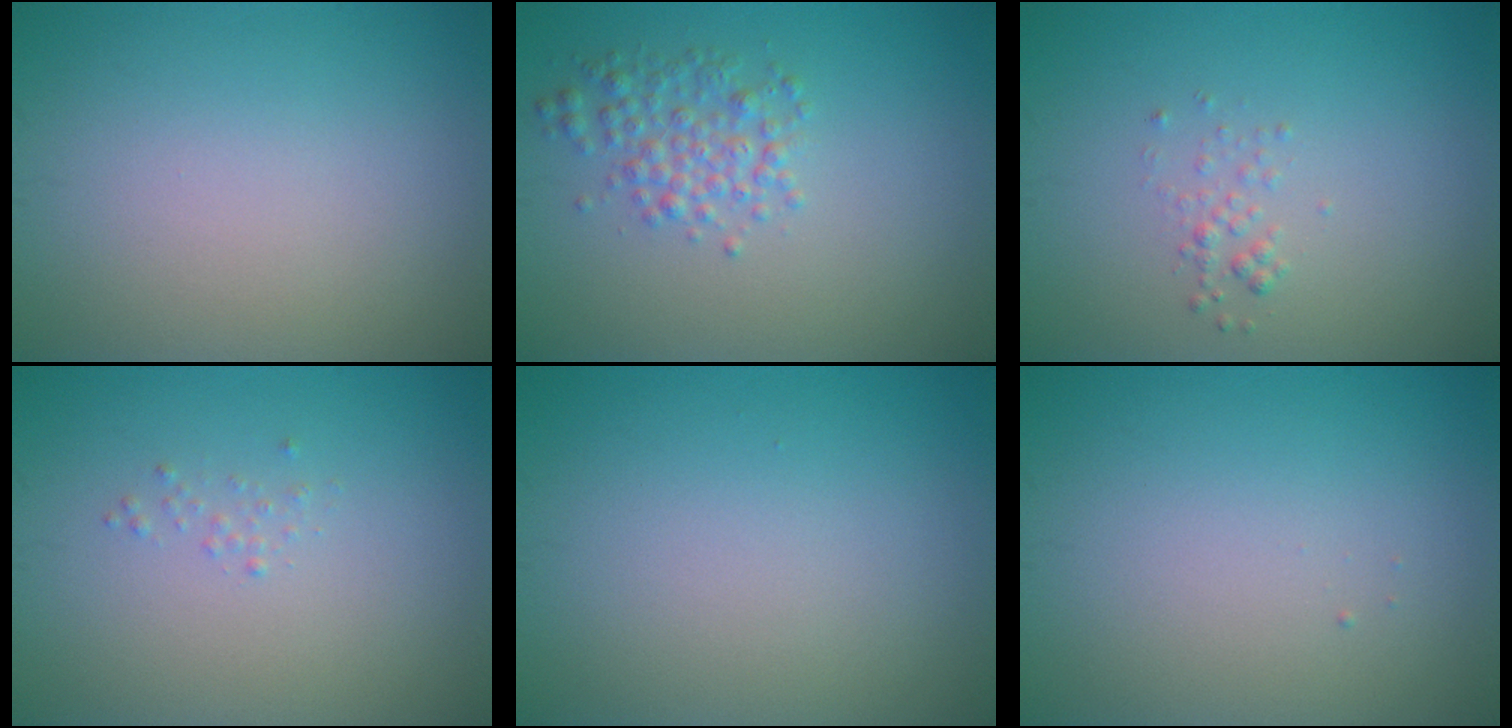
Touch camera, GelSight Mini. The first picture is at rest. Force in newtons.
{"total": 2.6, "press": 2.6, "slide": 0.0}
{"total": 1.0, "press": 1.0, "slide": 0.1}
{"total": 0.5, "press": 0.5, "slide": 0.0}
{"total": 0.0}
{"total": 0.0}